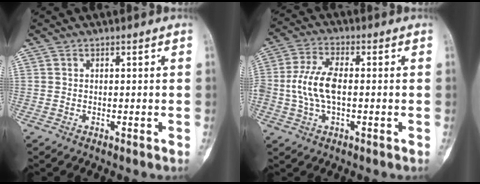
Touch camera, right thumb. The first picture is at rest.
{"total": 9.0, "force": [-0.5, 4.5, 7.8], "torque": [-0.174, 0.016, -0.013]}